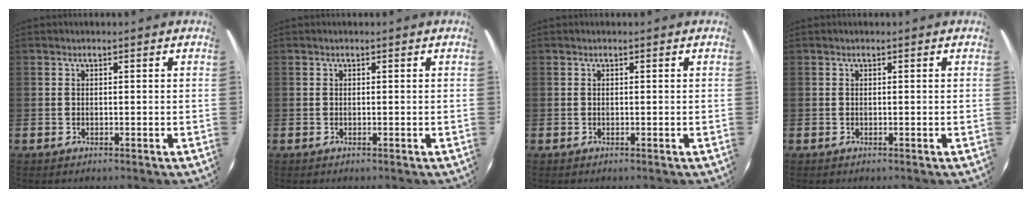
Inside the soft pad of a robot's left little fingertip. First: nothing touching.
{"total": 0.0}
{"total": 0.0}
{"total": 0.0}